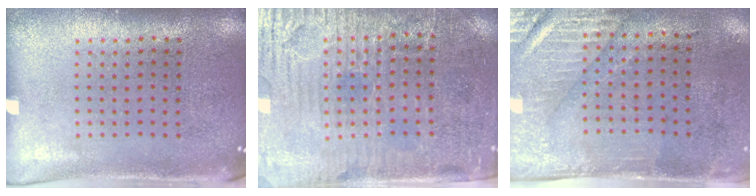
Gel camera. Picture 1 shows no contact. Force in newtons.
{"total": 3.9, "press": 3.5, "slide": 1.7}
{"total": 2.9, "press": 2.4, "slide": 1.6}